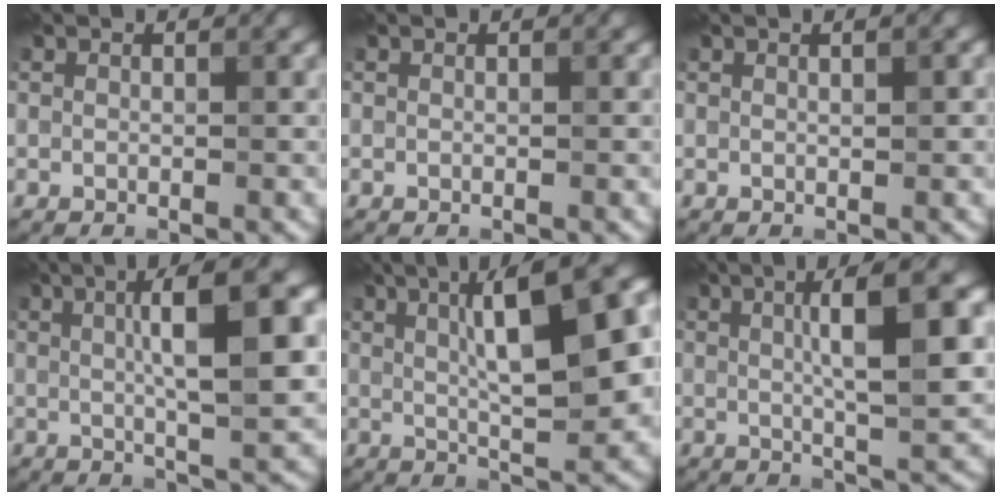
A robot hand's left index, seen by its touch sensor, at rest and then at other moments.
{"total": 0.0}
{"total": 1.0, "force": [0.3, 0.2, 1.0], "torque": [-0.013, 0.004, 0.004]}
{"total": 9.3, "force": [2.0, 2.1, 8.9], "torque": [-0.117, 0.013, 0.030]}
{"total": 12.4, "force": [3.2, 3.5, 11.5], "torque": [-0.146, 0.019, 0.046]}
{"total": 8.3, "force": [1.9, 1.7, 7.8], "torque": [-0.106, 0.011, 0.028]}